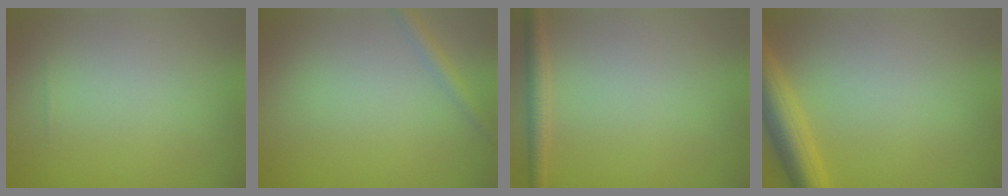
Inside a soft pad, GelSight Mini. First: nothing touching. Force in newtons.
{"total": 1.3, "press": 1.3, "slide": 0.1}
{"total": 1.7, "press": 1.7, "slide": 0.1}
{"total": 4.5, "press": 4.5, "slide": 0.2}